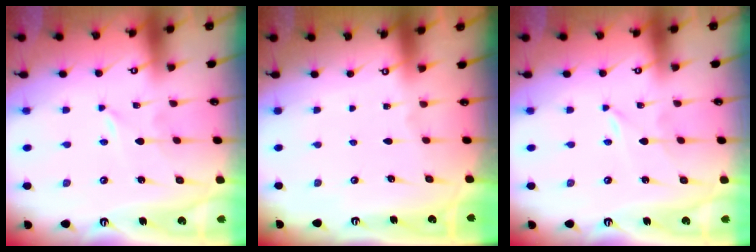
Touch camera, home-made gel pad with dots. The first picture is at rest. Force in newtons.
{"total": 0.0}
{"total": 0.0}